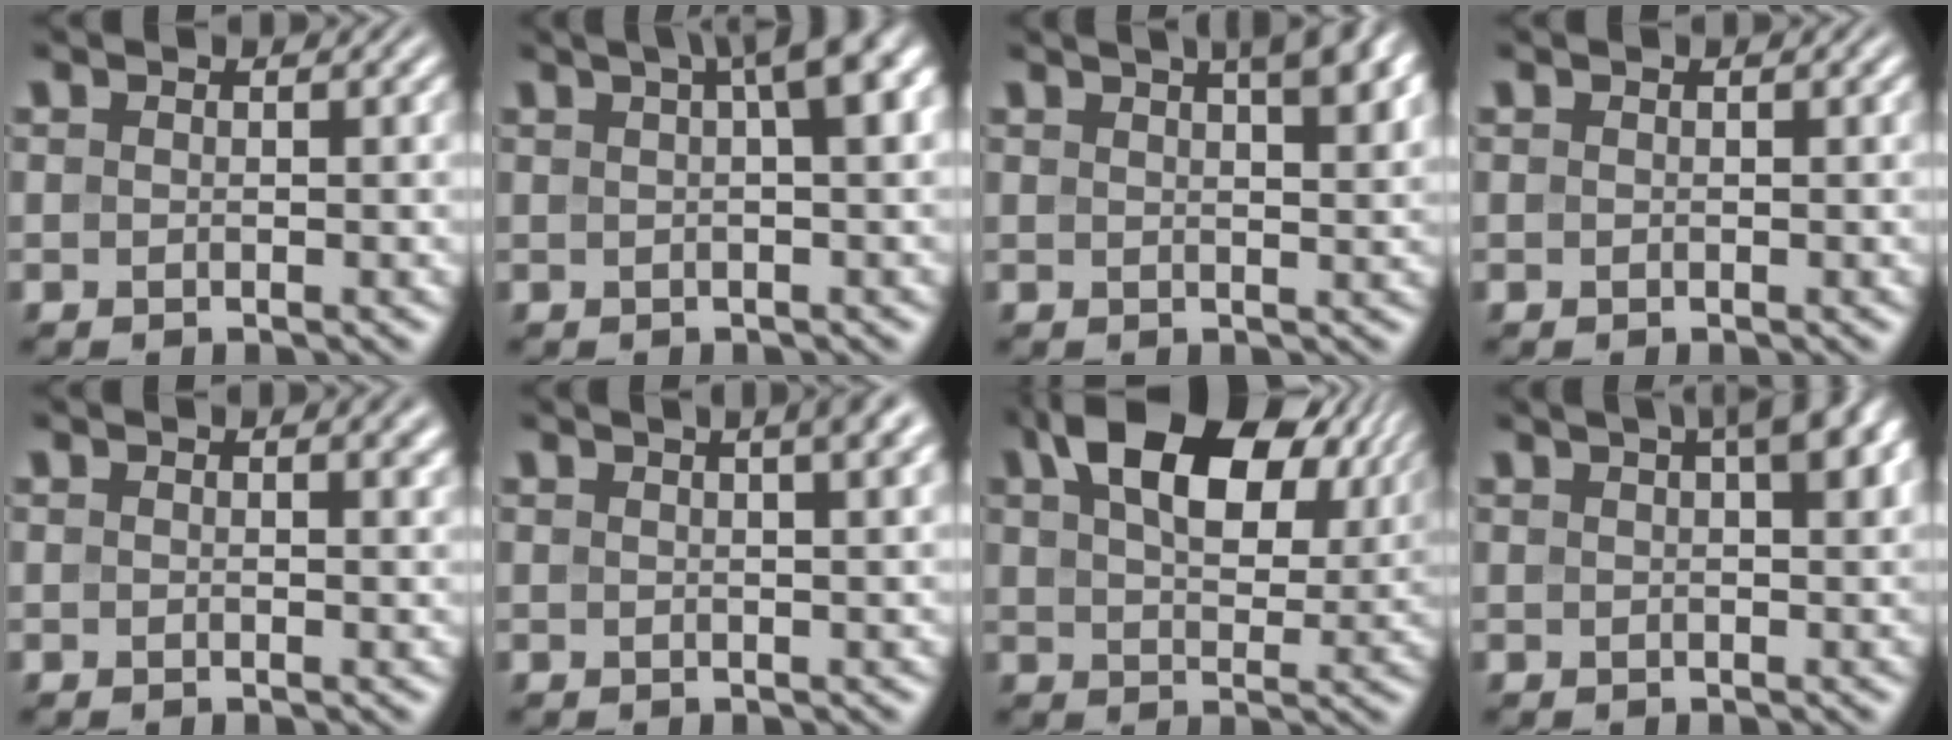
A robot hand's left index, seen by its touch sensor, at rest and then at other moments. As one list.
[{"total": 6.6, "force": [2.5, 1.6, 5.9], "torque": [-0.056, 0.026, 0.032]}, {"total": 7.4, "force": [4.0, 2.8, 5.5], "torque": [-0.040, 0.038, 0.029]}, {"total": 0.0}, {"total": 1.7, "force": [1.1, 0.5, 1.1], "torque": [-0.005, 0.003, 0.015]}, {"total": 6.8, "force": [3.7, 2.8, 5.0], "torque": [-0.026, 0.046, 0.013]}, {"total": 12.8, "force": [6.2, 6.9, 8.7], "torque": [-0.142, 0.018, 0.111]}, {"total": 5.4, "force": [2.7, 1.7, 4.4], "torque": [-0.043, 0.022, 0.030]}]